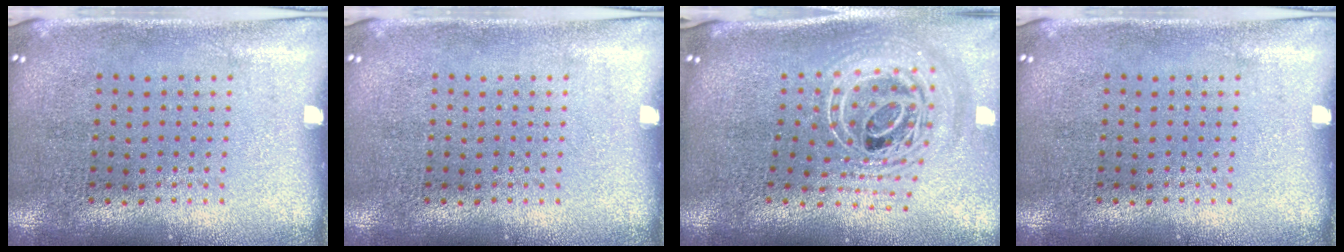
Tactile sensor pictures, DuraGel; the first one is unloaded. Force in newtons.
{"total": 0.0}
{"total": 2.8, "press": 2.0, "slide": 1.9}
{"total": 0.0}